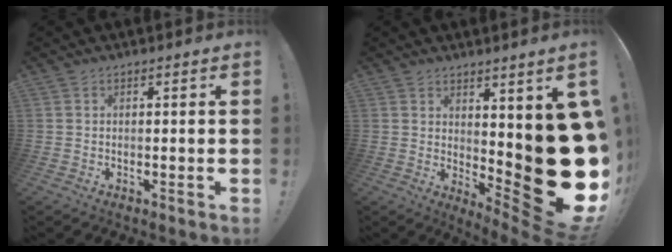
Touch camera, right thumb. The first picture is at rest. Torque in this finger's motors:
{"motor_torque": [1.00, 4.01, 2.77, 0.00, 0.67]}